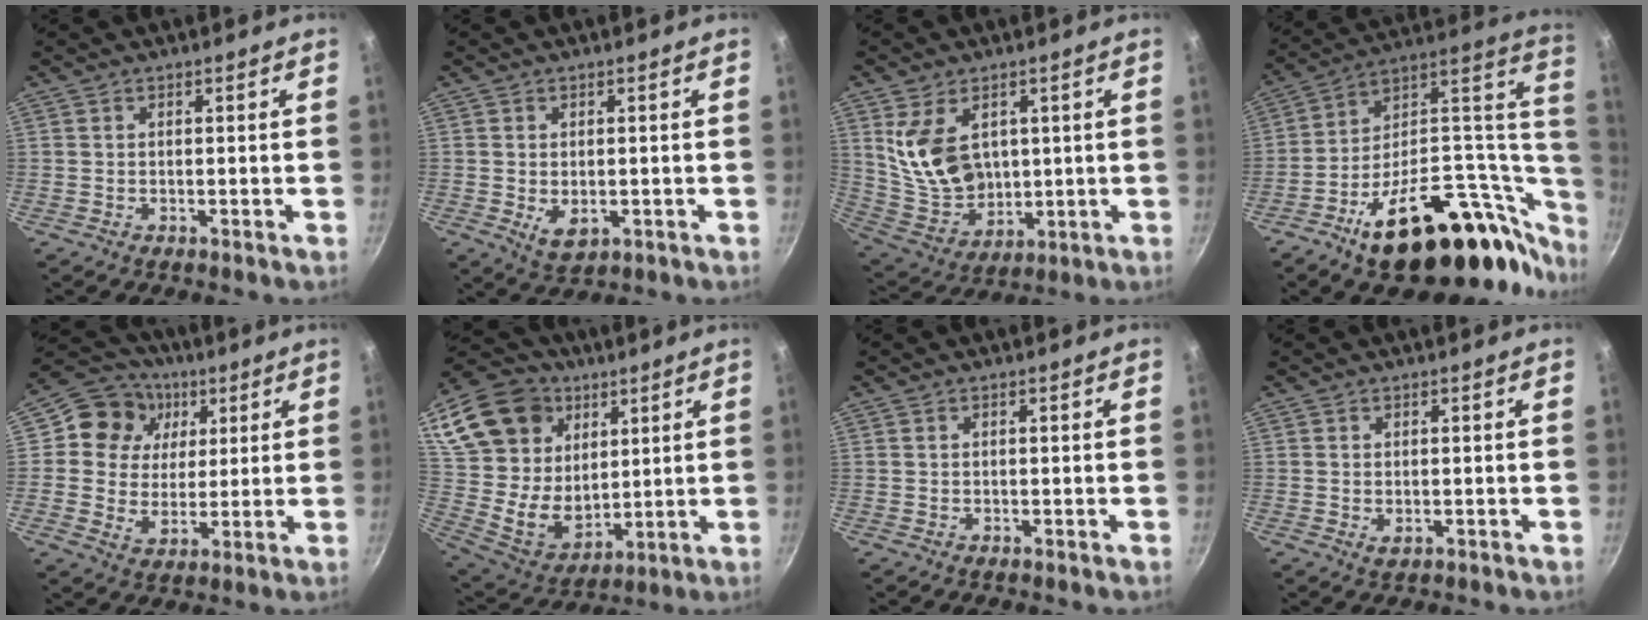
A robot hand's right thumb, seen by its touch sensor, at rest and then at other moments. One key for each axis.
{"total": 4.5, "fx": -0.7, "fy": 2.9, "fz": 3.4, "tx": -0.054, "ty": -0.012, "tz": -0.005}
{"total": 13.4, "fx": 3.6, "fy": 9.3, "fz": 9.0, "tx": -0.141, "ty": -0.034, "tz": 0.089}
{"total": 34.2, "fx": -7.3, "fy": 18.9, "fz": 27.5, "tx": -0.367, "ty": 0.056, "tz": -0.100}
{"total": 12.8, "fx": 3.9, "fy": 11.1, "fz": 4.9, "tx": -0.053, "ty": -0.006, "tz": 0.054}
{"total": 25.6, "fx": 11.6, "fy": 18.9, "fz": 12.7, "tx": -0.240, "ty": -0.030, "tz": 0.224}
{"total": 0.0}
{"total": 1.5, "fx": -0.2, "fy": 1.0, "fz": 1.1, "tx": -0.019, "ty": -0.003, "tz": -0.002}